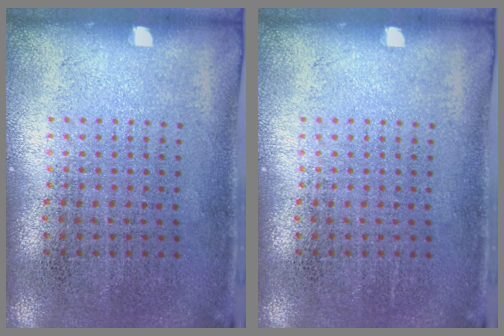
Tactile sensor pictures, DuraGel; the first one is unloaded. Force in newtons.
{"total": 0.0}